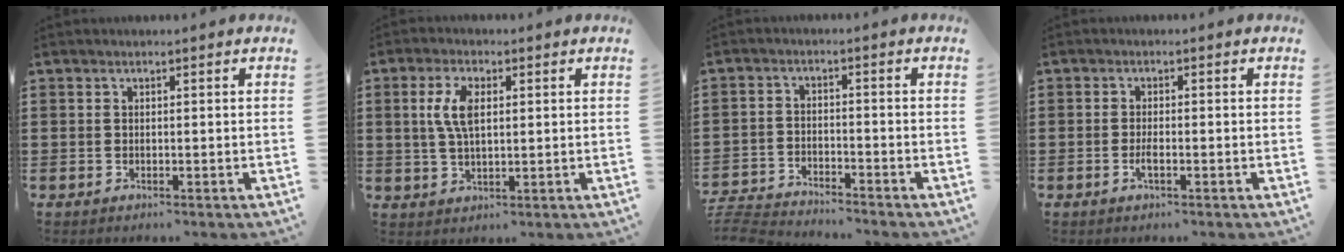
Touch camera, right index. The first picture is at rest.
{"total": 5.9, "force": [1.2, 2.5, 5.2], "torque": [-0.115, 0.007, 0.016]}
{"total": 4.3, "force": [-4.3, -0.1, 0.3], "torque": [-0.023, -0.007, -0.095]}
{"total": 1.8, "force": [-0.7, 0.3, 1.6], "torque": [-0.035, -0.004, -0.015]}